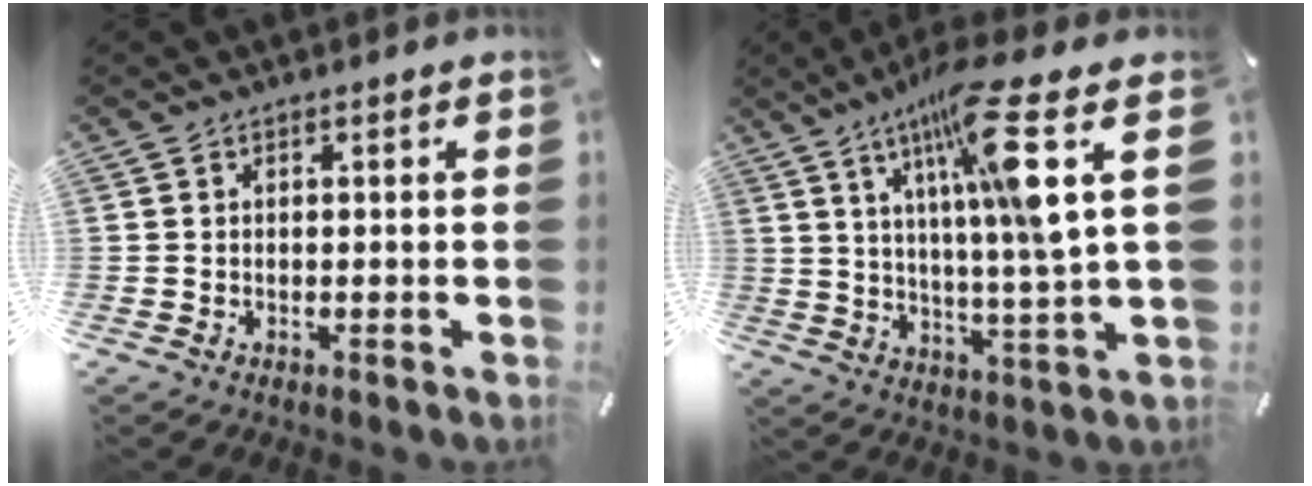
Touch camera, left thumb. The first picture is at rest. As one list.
[{"total": 18.4, "force": [8.4, 2.0, 16.3], "torque": [-0.264, -0.037, 0.115]}]